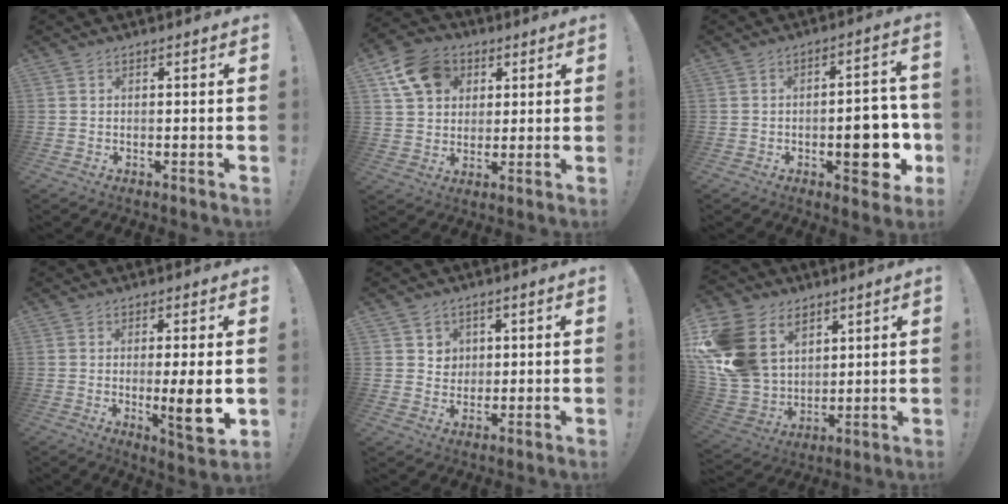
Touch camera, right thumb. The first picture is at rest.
{"total": 13.6, "force": [5.5, 10.7, 6.2], "torque": [-0.094, -0.014, 0.111]}
{"total": 13.9, "force": [-3.6, 5.7, 12.1], "torque": [-0.136, 0.011, -0.052]}
{"total": 9.6, "force": [-0.8, 0.9, 9.5], "torque": [-0.127, -0.014, -0.014]}
{"total": 4.6, "force": [1.8, 4.2, 0.5], "torque": [-0.003, -0.014, 0.032]}
{"total": 20.3, "force": [7.9, 15.5, 10.5], "torque": [-0.210, -0.042, 0.165]}